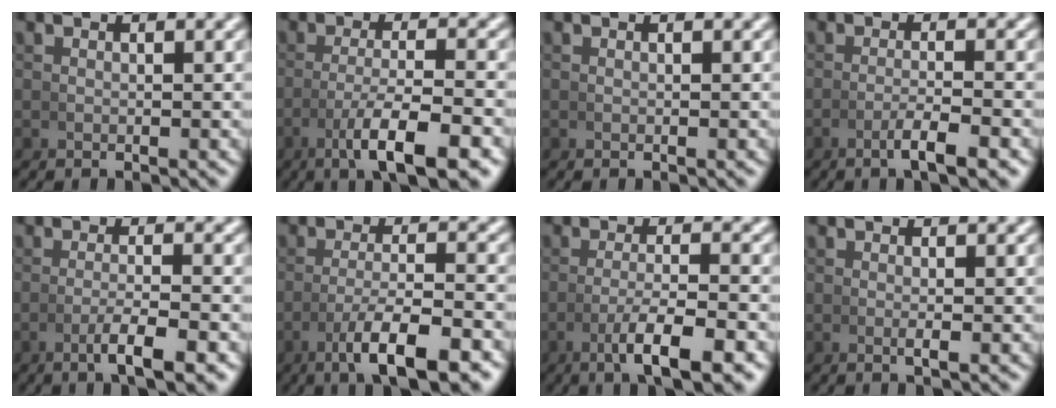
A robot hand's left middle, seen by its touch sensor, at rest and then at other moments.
{"total": 6.5, "force": [-3.0, 1.5, 5.5], "torque": [-0.093, -0.012, -0.041]}
{"total": 0.0}
{"total": 2.7, "force": [-1.6, 0.2, 2.2], "torque": [-0.046, -0.005, -0.028]}
{"total": 3.4, "force": [-1.8, 0.4, 2.9], "torque": [-0.058, -0.008, -0.029]}
{"total": 6.4, "force": [-3.2, 1.6, 5.3], "torque": [-0.092, -0.012, -0.045]}
{"total": 5.2, "force": [-2.5, 1.0, 4.5], "torque": [-0.078, -0.011, -0.035]}
{"total": 0.9, "force": [-0.3, 0.2, 0.9], "torque": [-0.019, 0.001, -0.005]}